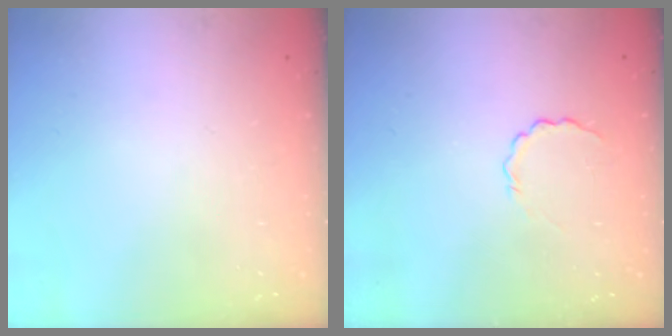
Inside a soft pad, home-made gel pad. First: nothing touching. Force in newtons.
{"total": 3.0, "press": 2.8, "slide": 0.9}